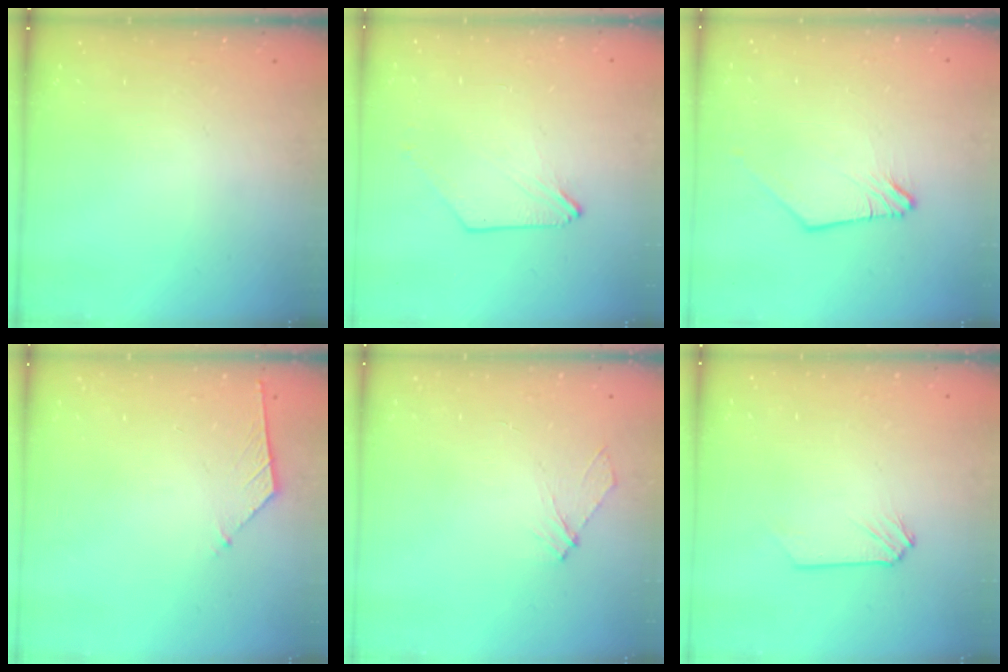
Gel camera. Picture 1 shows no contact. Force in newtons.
{"total": 0.7, "press": 0.7, "slide": 0.2}
{"total": 0.6, "press": 0.6, "slide": 0.2}
{"total": 4.9, "press": 4.8, "slide": 0.7}
{"total": 3.9, "press": 3.8, "slide": 0.6}
{"total": 0.0}